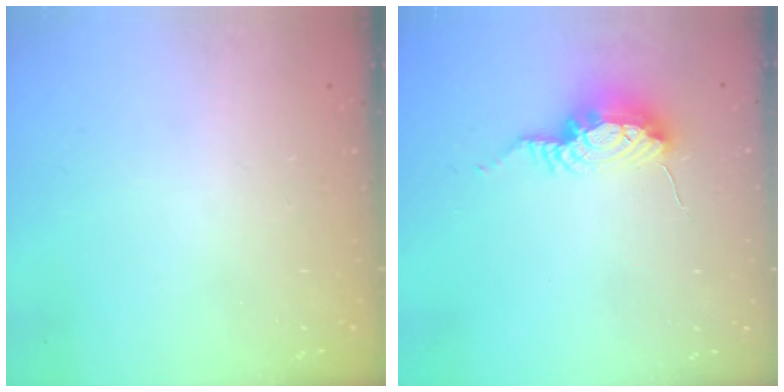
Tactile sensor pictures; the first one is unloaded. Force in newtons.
{"total": 8.9, "press": 8.6, "slide": 2.1}